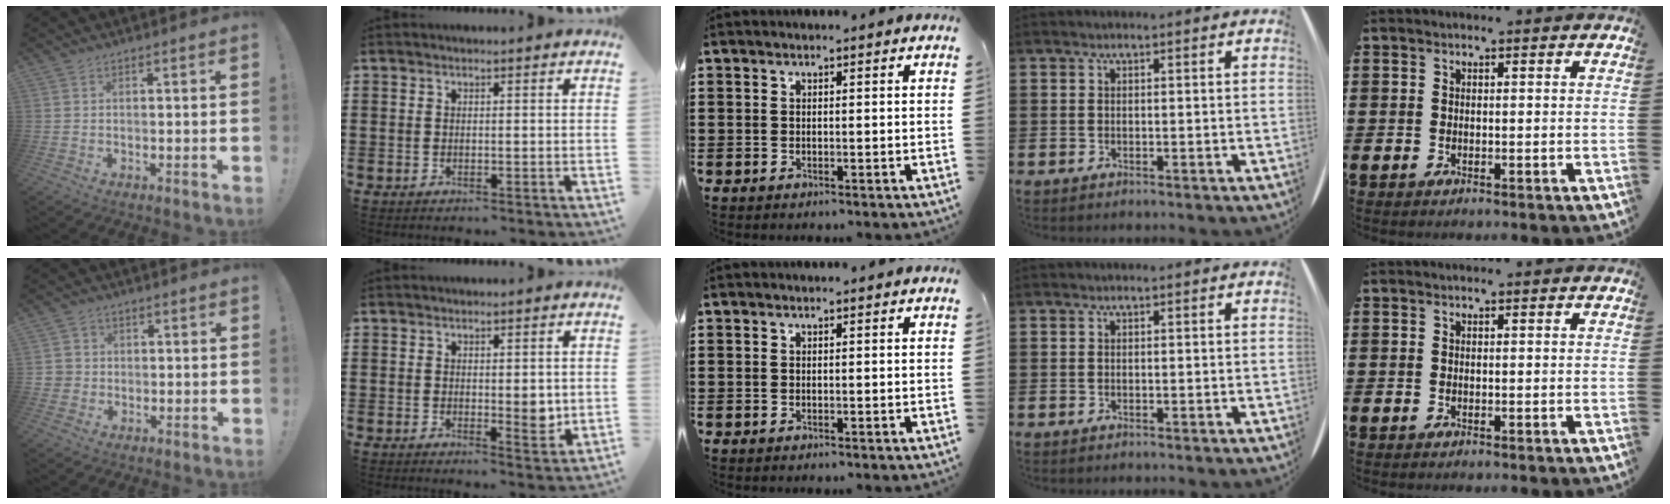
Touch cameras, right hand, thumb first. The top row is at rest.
{"thumb": {"total": 3.9, "force": [-0.1, 3.7, 1.1], "torque": [-0.012, 0.007, -0.001]}, "index": {"total": 3.7, "force": [0.4, 1.7, 3.3], "torque": [-0.044, -0.004, 0.005]}}